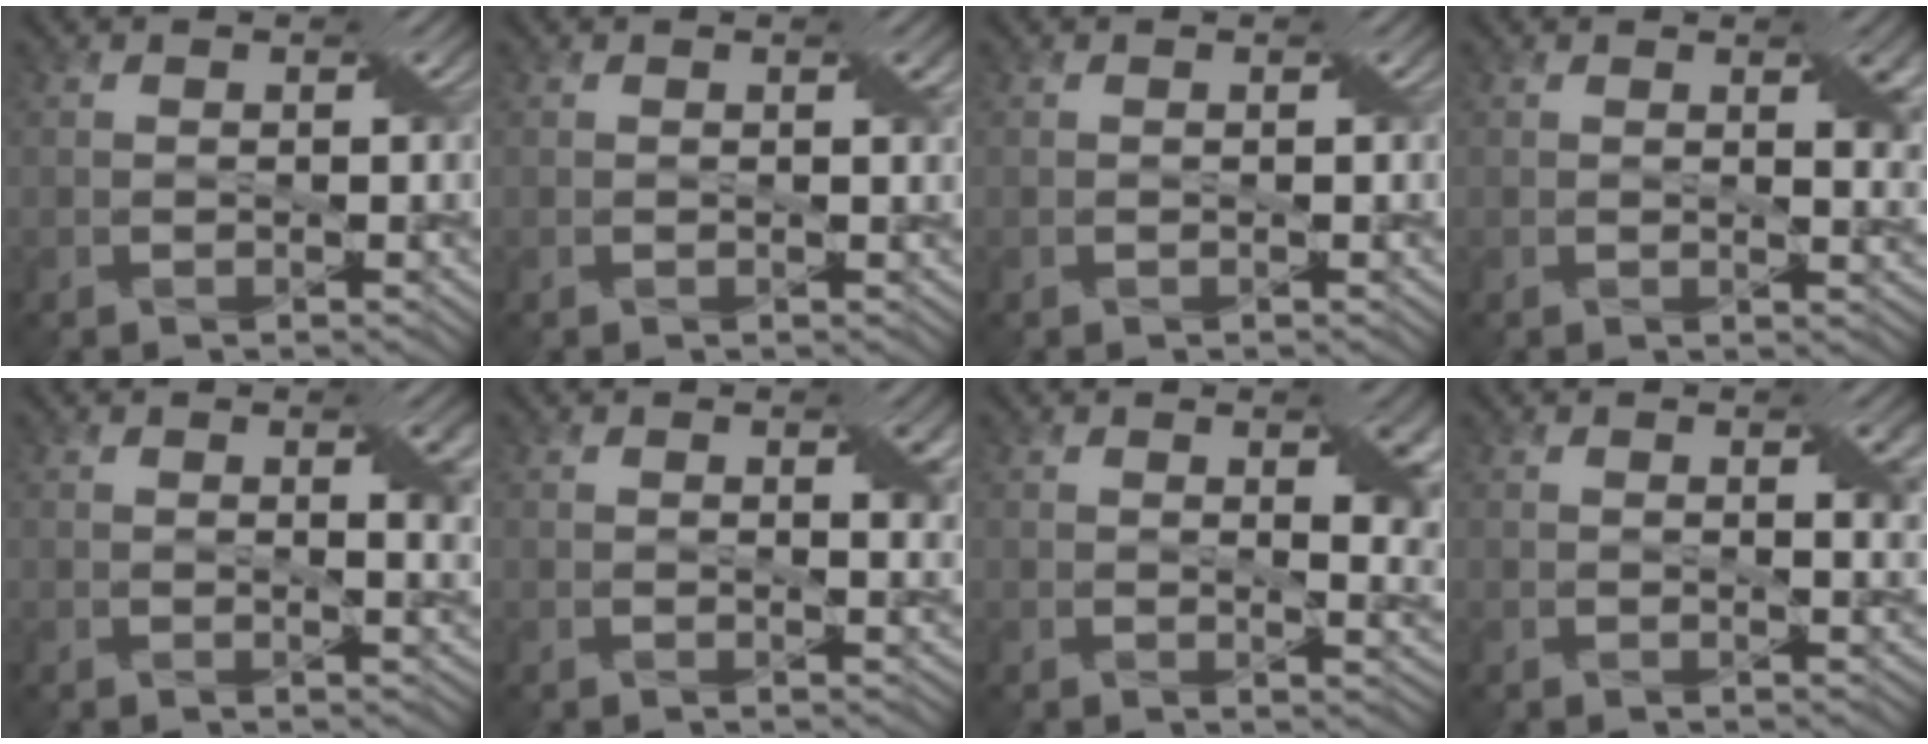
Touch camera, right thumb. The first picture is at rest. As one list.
[{"total": 0.7, "force": [0.3, 0.1, 0.7], "torque": [-0.009, 0.000, 0.005]}, {"total": 0.0}, {"total": 3.7, "force": [1.4, 1.2, 3.2], "torque": [-0.049, -0.001, 0.025]}, {"total": 3.5, "force": [1.3, 1.0, 3.1], "torque": [-0.049, 0.000, 0.023]}, {"total": 3.0, "force": [1.2, 0.9, 2.6], "torque": [-0.043, -0.001, 0.022]}, {"total": 6.7, "force": [2.1, 2.8, 5.7], "torque": [-0.081, -0.009, 0.043]}, {"total": 2.7, "force": [1.1, 0.7, 2.4], "torque": [-0.038, -0.002, 0.021]}]